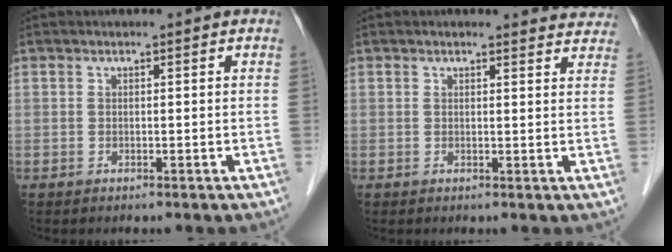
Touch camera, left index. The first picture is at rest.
{"total": 6.3, "force": [6.1, 1.5, 0.8], "torque": [0.014, -0.007, 0.038]}